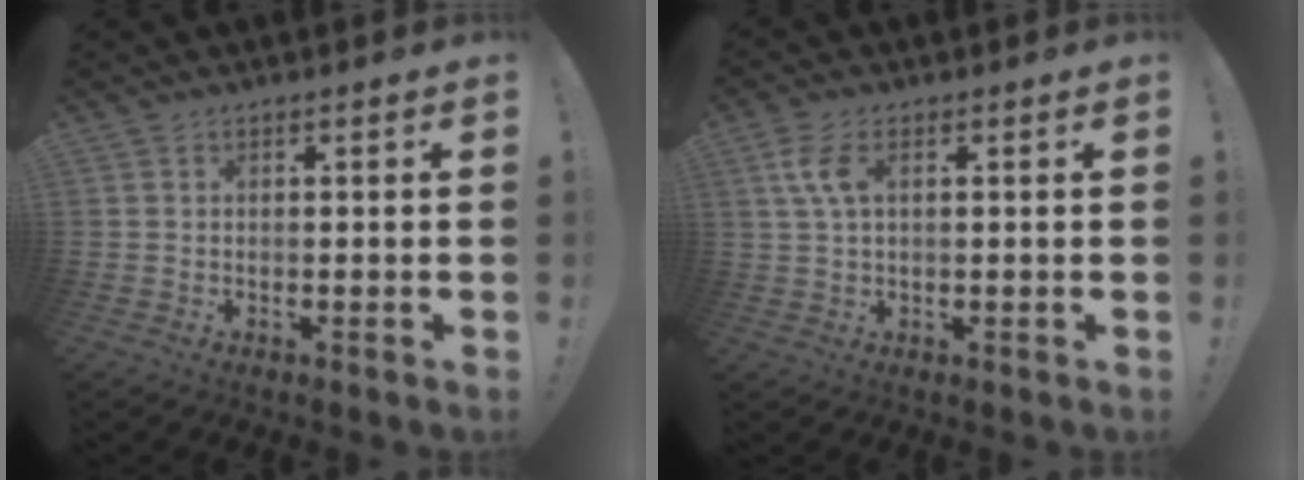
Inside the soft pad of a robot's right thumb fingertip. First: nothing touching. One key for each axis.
{"total": 6.2, "fx": 1.7, "fy": 3.0, "fz": 5.2, "tx": -0.105, "ty": -0.001, "tz": 0.029}